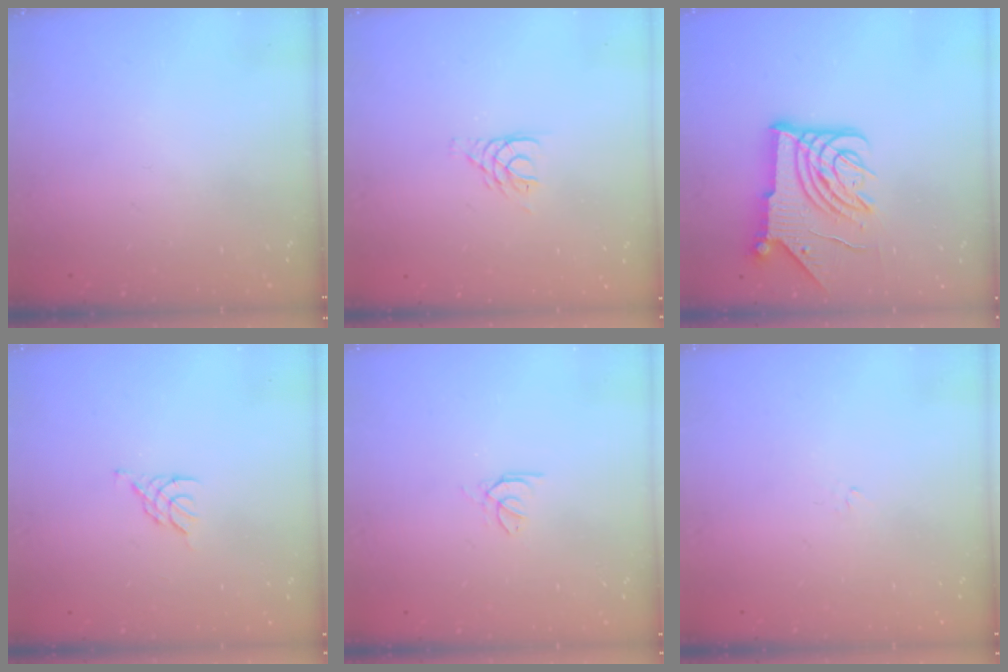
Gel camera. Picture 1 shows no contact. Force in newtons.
{"total": 4.8, "press": 4.8, "slide": 0.5}
{"total": 16.1, "press": 16.0, "slide": 1.8}
{"total": 3.3, "press": 3.2, "slide": 0.7}
{"total": 0.6, "press": 0.4, "slide": 0.3}
{"total": 1.2, "press": 1.2, "slide": 0.4}